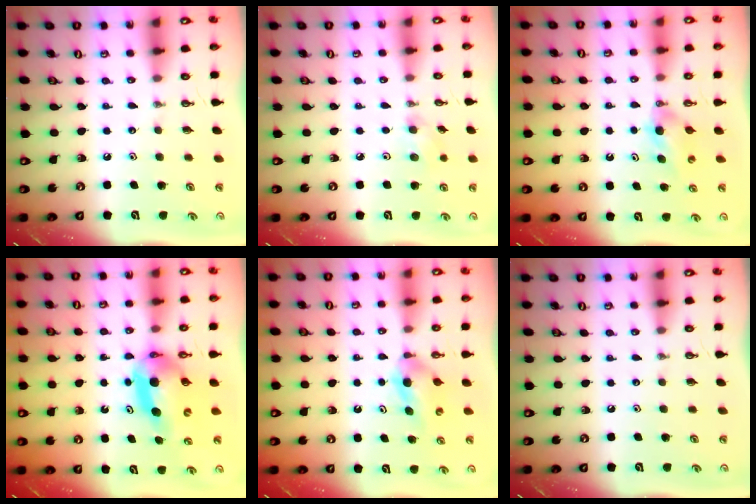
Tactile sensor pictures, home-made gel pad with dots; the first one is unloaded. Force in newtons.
{"total": 6.6, "press": 5.5, "slide": 3.7}
{"total": 3.8, "press": 3.8, "slide": 0.6}
{"total": 8.0, "press": 8.0, "slide": 0.5}
{"total": 4.4, "press": 4.3, "slide": 0.9}
{"total": 0.0}